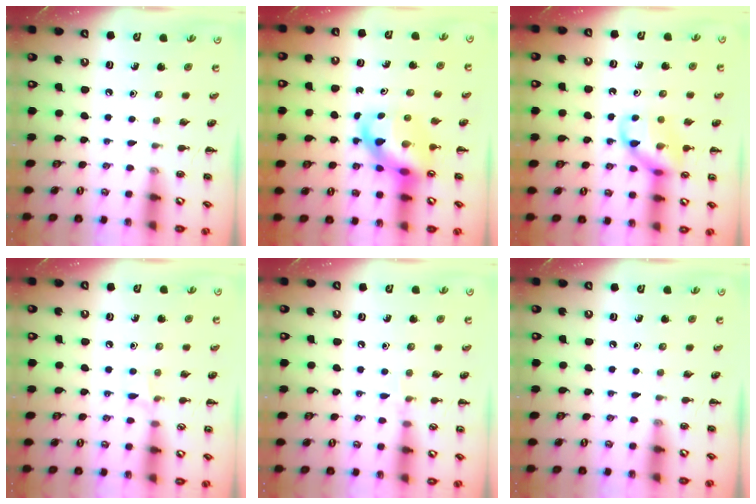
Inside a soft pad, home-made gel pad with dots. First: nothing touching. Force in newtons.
{"total": 9.7, "press": 9.3, "slide": 2.5}
{"total": 11.5, "press": 11.3, "slide": 1.7}
{"total": 4.6, "press": 4.2, "slide": 1.8}
{"total": 4.6, "press": 4.3, "slide": 1.6}
{"total": 0.0}